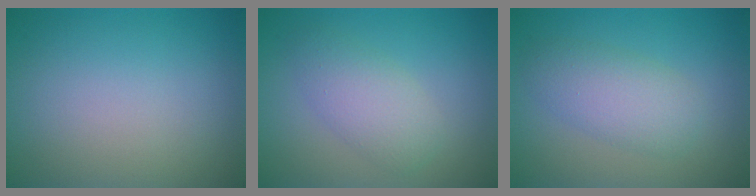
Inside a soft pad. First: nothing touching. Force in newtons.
{"total": 3.3, "press": 3.3, "slide": 0.1}
{"total": 3.8, "press": 3.8, "slide": 0.1}